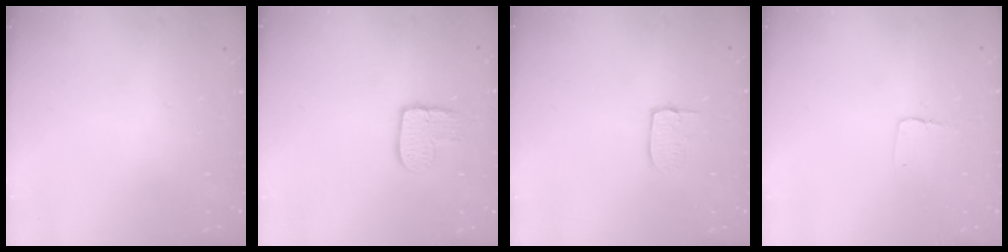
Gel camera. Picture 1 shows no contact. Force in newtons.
{"total": 9.1, "press": 9.0, "slide": 0.7}
{"total": 6.5, "press": 6.5, "slide": 0.6}
{"total": 2.9, "press": 2.9, "slide": 0.2}